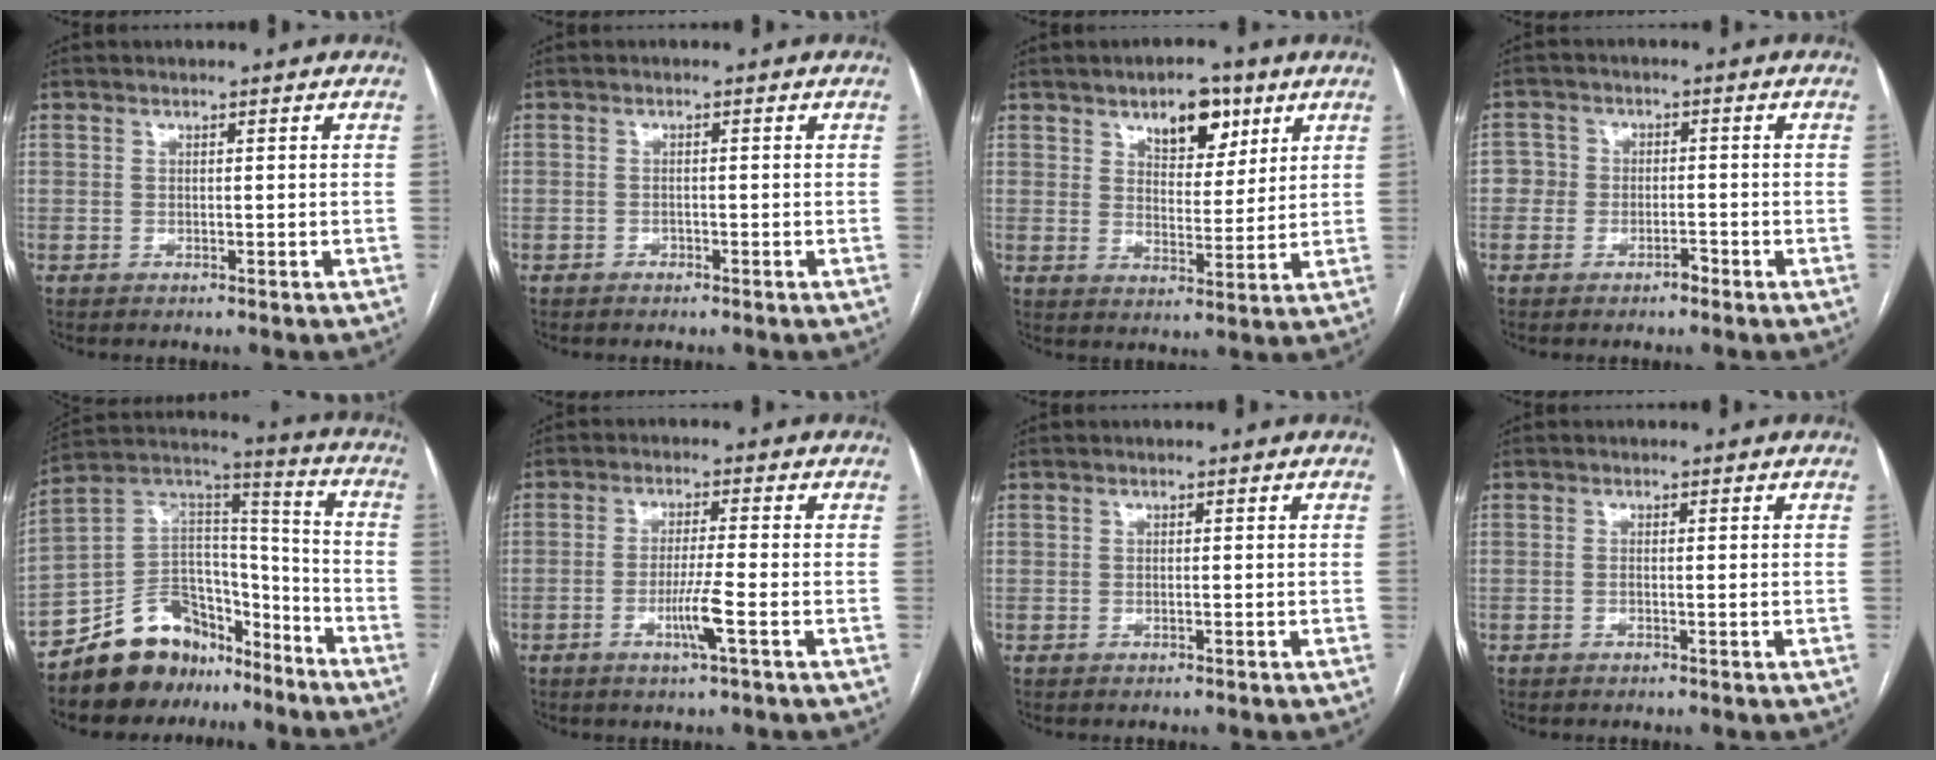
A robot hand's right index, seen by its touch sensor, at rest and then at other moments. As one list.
[{"total": 0.7, "force": [-0.6, 0.4, 0.2], "torque": [-0.004, 0.001, -0.011]}, {"total": 8.0, "force": [4.7, 3.8, 5.2], "torque": [-0.074, 0.006, 0.074]}, {"total": 3.5, "force": [-1.6, 2.9, 1.1], "torque": [-0.003, 0.015, -0.034]}, {"total": 15.7, "force": [-12.4, 8.6, 4.5], "torque": [-0.069, 0.089, -0.214]}, {"total": 5.2, "force": [-1.9, -0.5, 4.8], "torque": [-0.089, -0.010, -0.037]}, {"total": 0.0}, {"total": 1.0, "force": [-0.2, 0.1, 1.0], "torque": [-0.018, 0.000, -0.001]}]